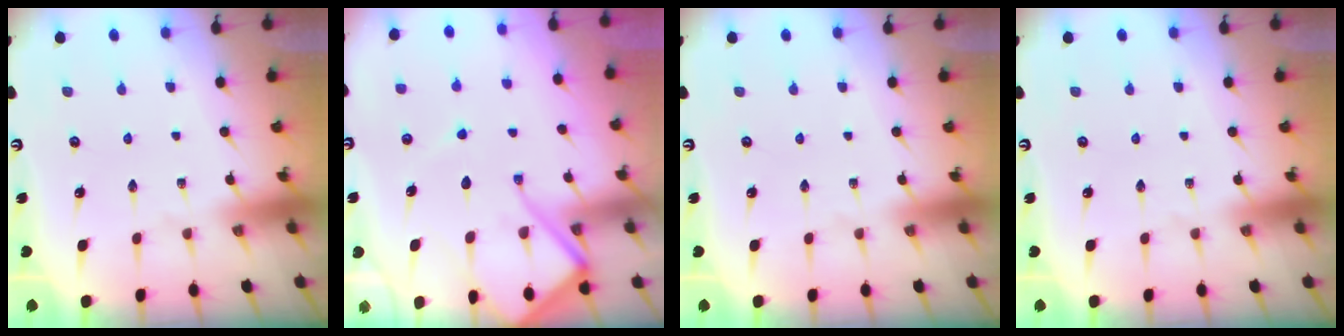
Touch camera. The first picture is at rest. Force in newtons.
{"total": 14.6, "press": 14.5, "slide": 1.4}
{"total": 0.0}
{"total": 0.0}